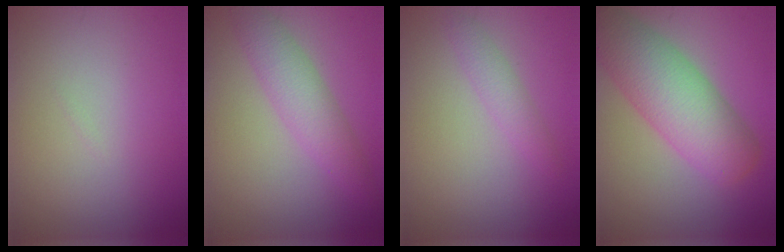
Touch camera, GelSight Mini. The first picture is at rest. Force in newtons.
{"total": 3.7, "press": 3.7, "slide": 0.2}
{"total": 1.7, "press": 1.7, "slide": 0.1}
{"total": 8.3, "press": 8.3, "slide": 0.3}